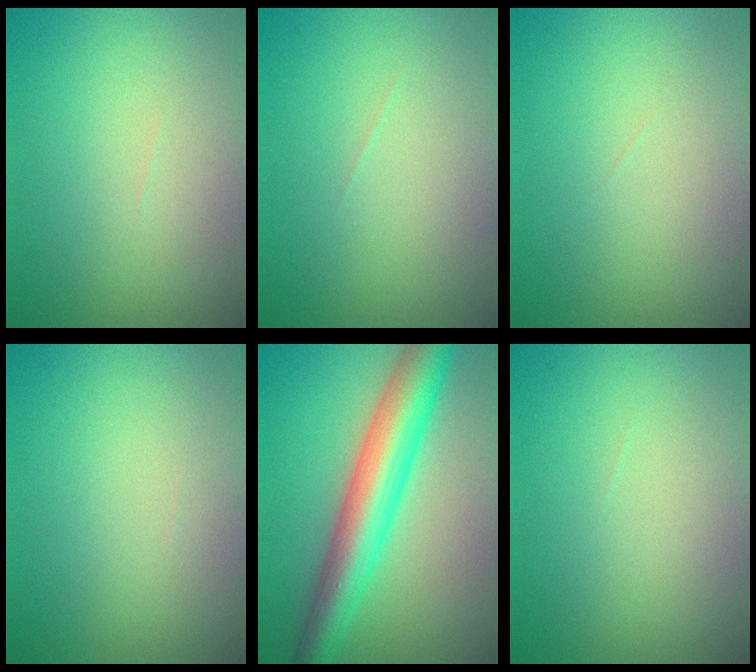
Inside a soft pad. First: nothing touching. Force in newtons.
{"total": 0.0}
{"total": 0.0}
{"total": 0.0}
{"total": 7.5, "press": 7.5, "slide": 0.2}
{"total": 0.0}